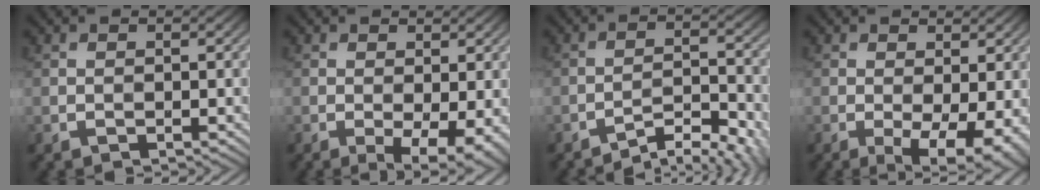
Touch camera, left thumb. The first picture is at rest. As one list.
[{"total": 5.3, "force": [-1.5, 2.1, 4.7], "torque": [-0.069, -0.010, -0.018]}, {"total": 6.8, "force": [-5.4, 1.6, 3.9], "torque": [-0.061, 0.011, -0.086]}, {"total": 6.9, "force": [-1.9, 2.8, 6.1], "torque": [-0.097, -0.013, -0.022]}]